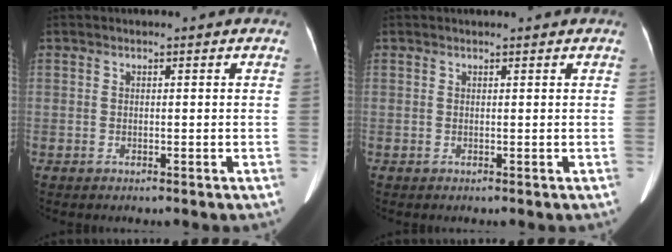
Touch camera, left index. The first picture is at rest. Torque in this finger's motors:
{"motor_torque": [-0.07, -0.09, -0.01, 0.01]}